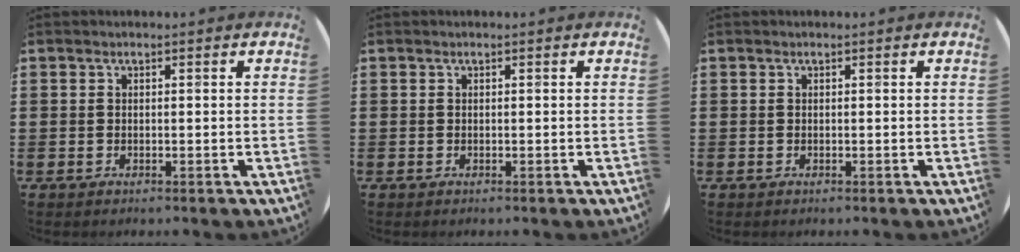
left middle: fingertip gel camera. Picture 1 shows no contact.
{"total": 0.0}
{"total": 0.0}